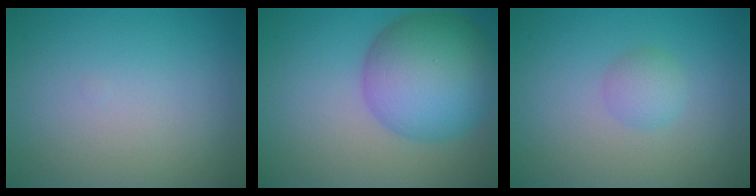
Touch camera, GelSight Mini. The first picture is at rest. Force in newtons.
{"total": 9.6, "press": 9.6, "slide": 0.3}
{"total": 1.7, "press": 1.7, "slide": 0.1}